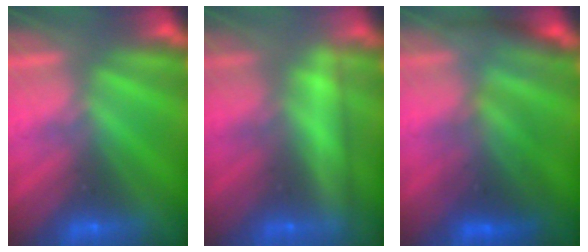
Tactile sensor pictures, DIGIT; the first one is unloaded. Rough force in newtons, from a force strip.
{"total": 2.4}
{"total": 2.4}